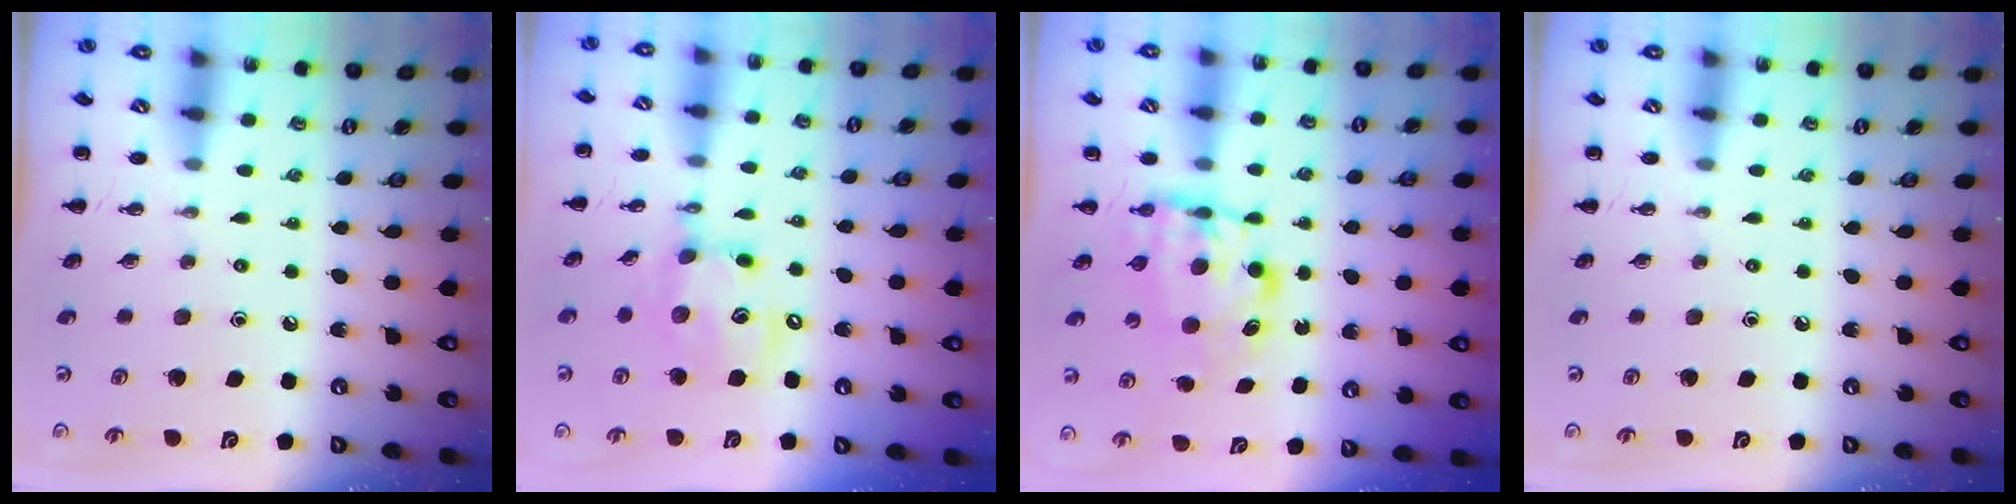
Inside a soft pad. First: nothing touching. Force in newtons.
{"total": 13.0, "press": 12.8, "slide": 2.2}
{"total": 6.1, "press": 6.1, "slide": 0.6}
{"total": 0.0}